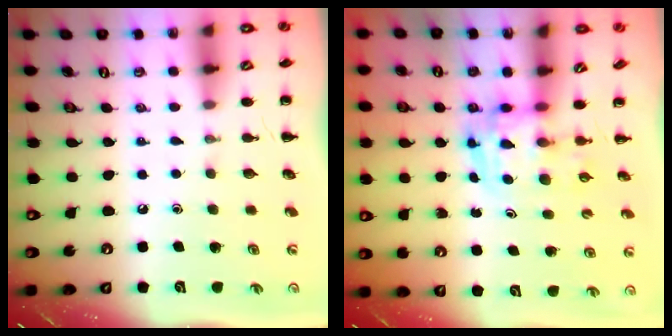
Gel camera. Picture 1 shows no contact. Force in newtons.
{"total": 3.5, "press": 3.4, "slide": 0.6}